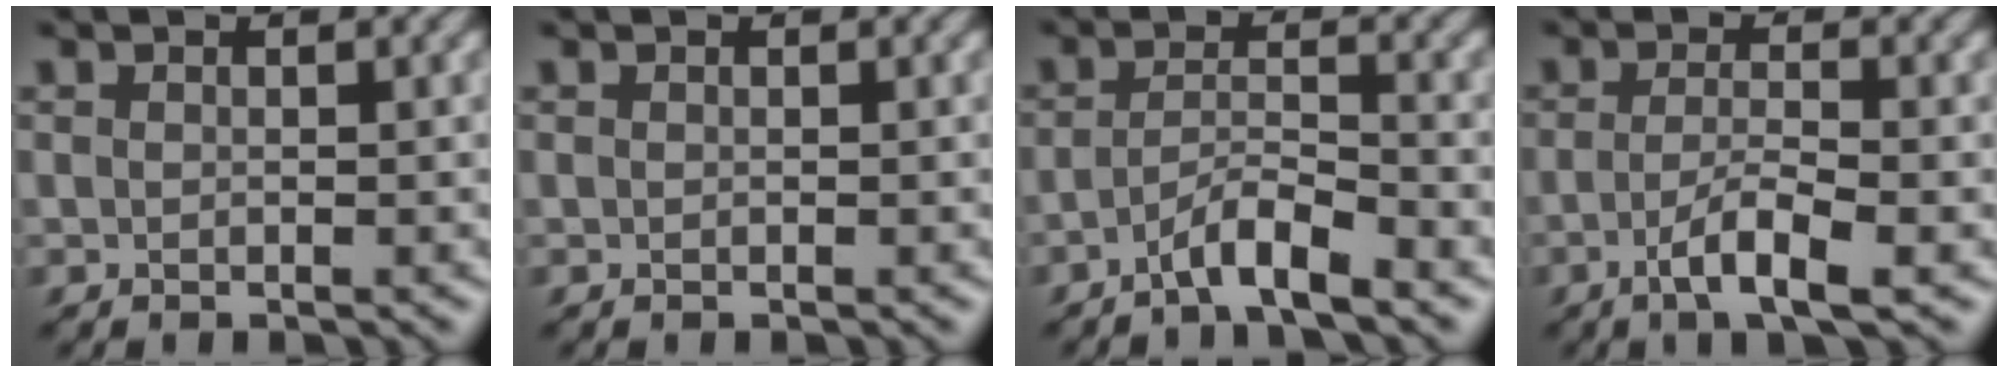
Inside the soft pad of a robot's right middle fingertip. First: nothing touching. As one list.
[{"total": 0.0}, {"total": 3.3, "force": [-2.3, 0.4, 2.3], "torque": [-0.039, 0.007, -0.051]}, {"total": 3.8, "force": [-1.5, 0.7, 3.4], "torque": [-0.065, -0.002, -0.031]}]